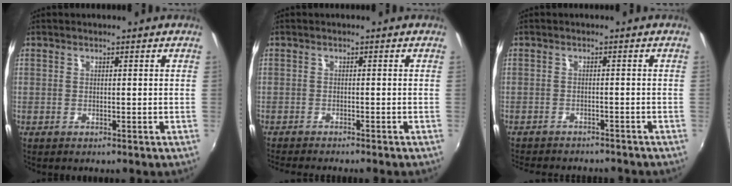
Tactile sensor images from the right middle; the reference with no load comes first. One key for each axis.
{"total": 4.1, "fx": -3.8, "fy": -0.1, "fz": 1.6, "tx": -0.039, "ty": -0.014, "tz": -0.064}
{"total": 7.9, "fx": -7.1, "fy": 1.9, "fz": 2.6, "tx": -0.065, "ty": -0.015, "tz": -0.103}